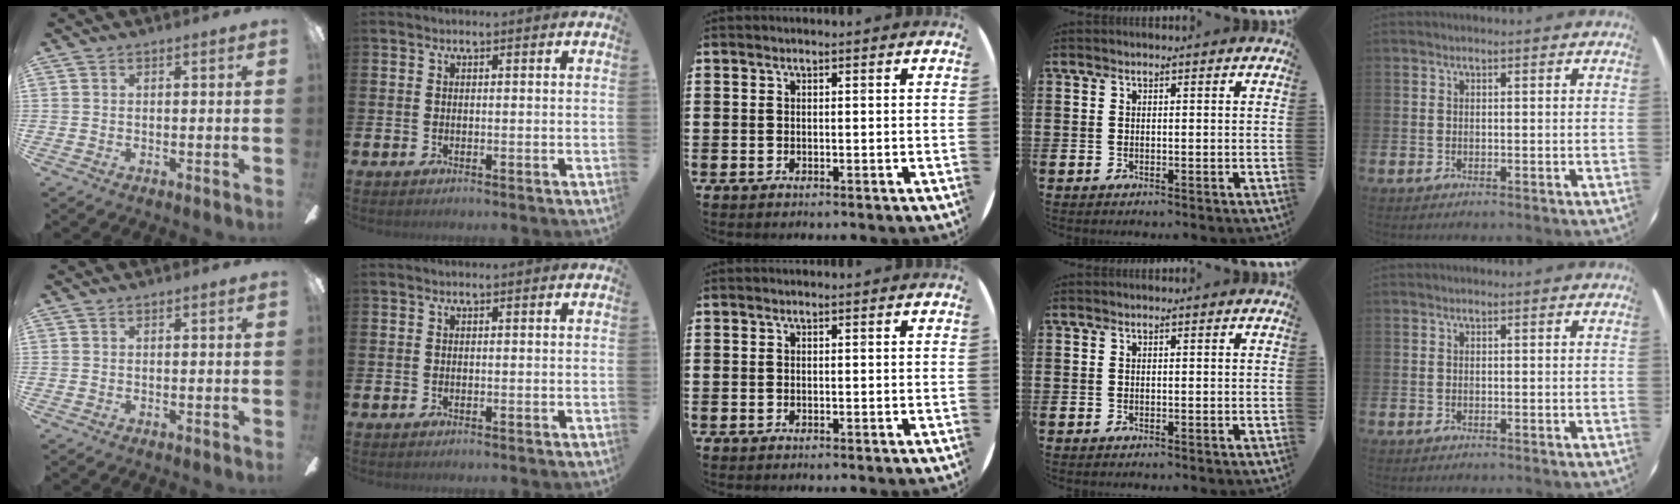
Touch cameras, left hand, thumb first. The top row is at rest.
{}